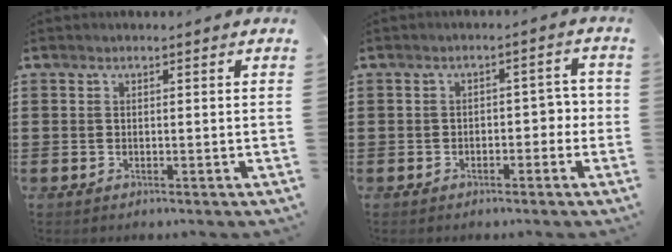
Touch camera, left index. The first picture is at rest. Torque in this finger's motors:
{"motor_torque": [0.18, 0.06, 0.04, 0.01]}